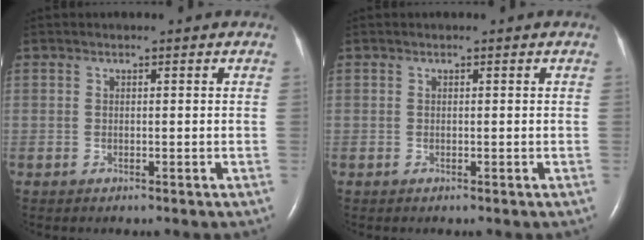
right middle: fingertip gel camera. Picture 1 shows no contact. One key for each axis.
{"total": 0.0}